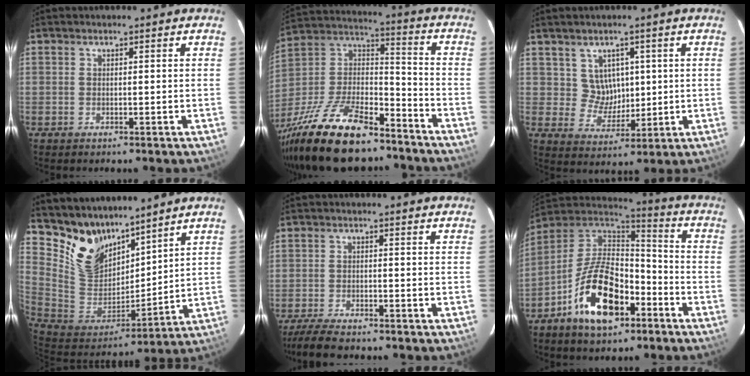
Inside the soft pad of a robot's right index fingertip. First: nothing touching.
{"total": 25.5, "force": [-18.6, 9.2, 14.9], "torque": [-0.310, -0.009, -0.311]}
{"total": 5.7, "force": [1.8, 5.3, 1.1], "torque": [-0.018, 0.007, 0.041]}
{"total": 14.6, "force": [11.9, 7.4, 3.9], "torque": [-0.104, -0.008, 0.245]}
{"total": 7.0, "force": [-6.2, 1.2, 2.9], "torque": [-0.083, -0.019, -0.111]}
{"total": 17.3, "force": [-8.4, 8.8, 12.3], "torque": [-0.231, 0.008, -0.143]}